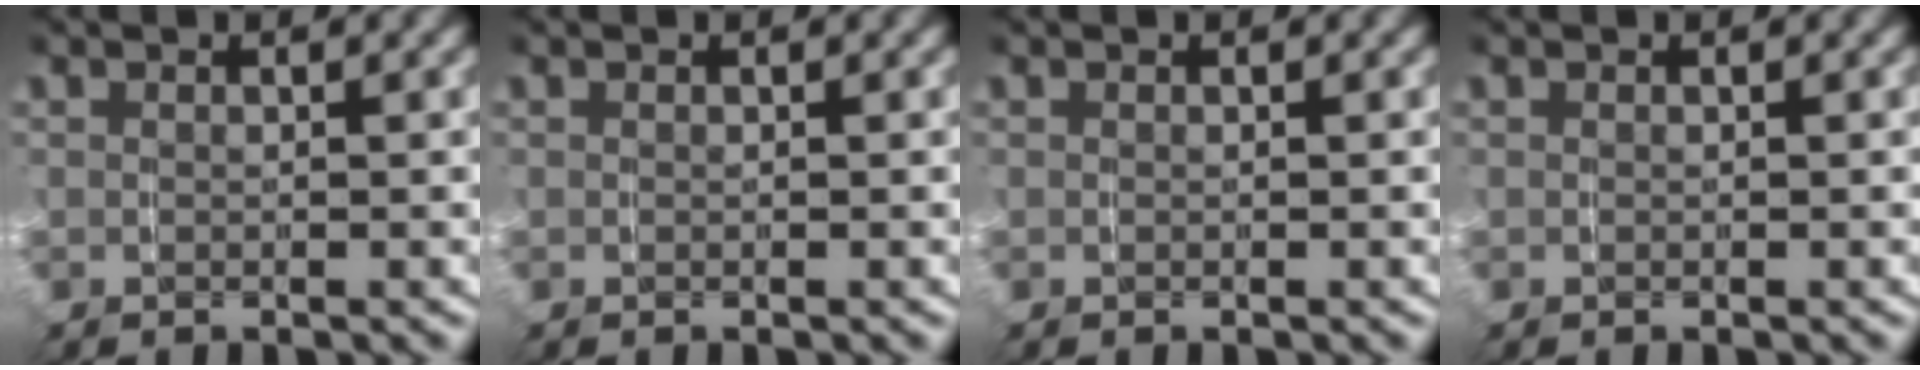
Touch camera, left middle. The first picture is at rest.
{"total": 0.0}
{"total": 0.0}
{"total": 0.0}